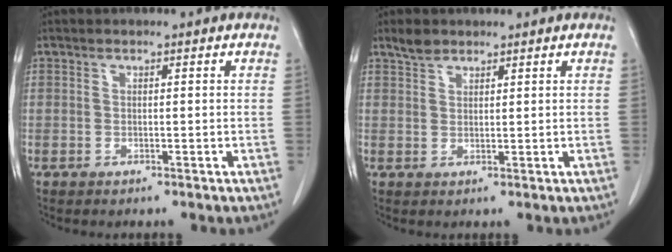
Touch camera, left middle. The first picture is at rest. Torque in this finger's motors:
{"motor_torque": [0.32, -0.26, -0.02, 0.02]}